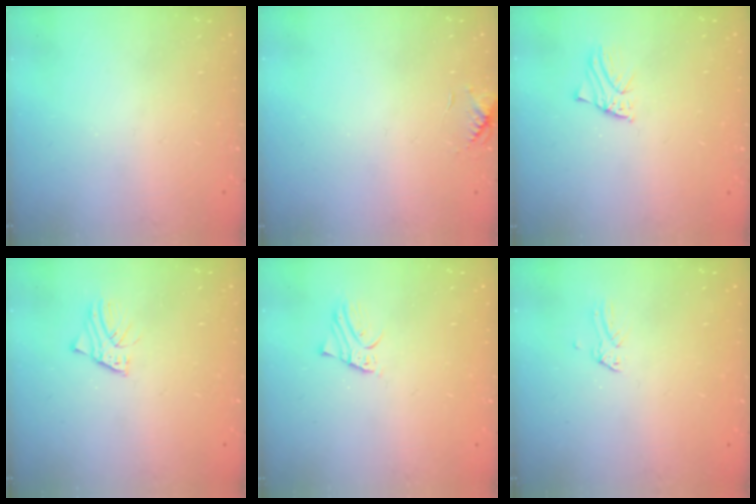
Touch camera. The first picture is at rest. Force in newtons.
{"total": 7.0, "press": 6.9, "slide": 0.6}
{"total": 0.9, "press": 0.9, "slide": 0.1}
{"total": 1.8, "press": 1.8, "slide": 0.1}
{"total": 1.9, "press": 1.9, "slide": 0.1}
{"total": 0.0}